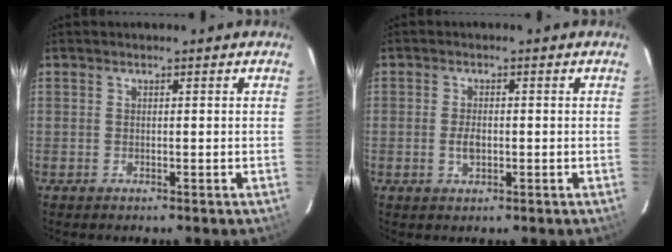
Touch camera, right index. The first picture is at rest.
{"total": 2.8, "force": [-0.5, 1.6, 2.2], "torque": [-0.040, 0.001, -0.008]}